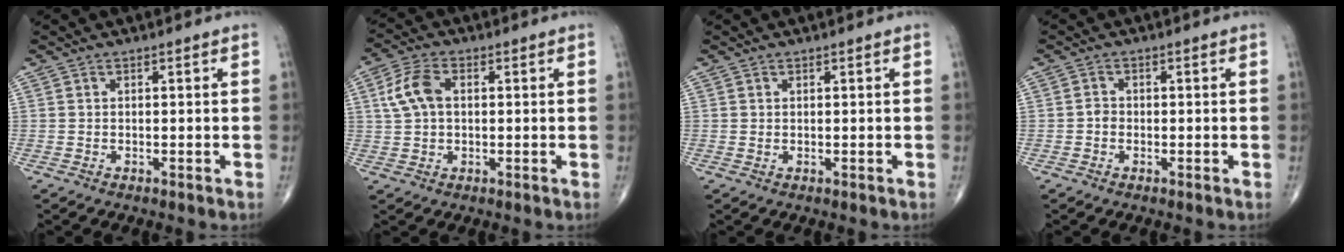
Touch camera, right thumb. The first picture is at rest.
{"total": 6.9, "force": [1.2, 4.3, 5.3], "torque": [-0.111, 0.015, 0.022]}
{"total": 0.0}
{"total": 1.4, "force": [-0.4, 1.2, 0.6], "torque": [-0.002, 0.006, -0.010]}